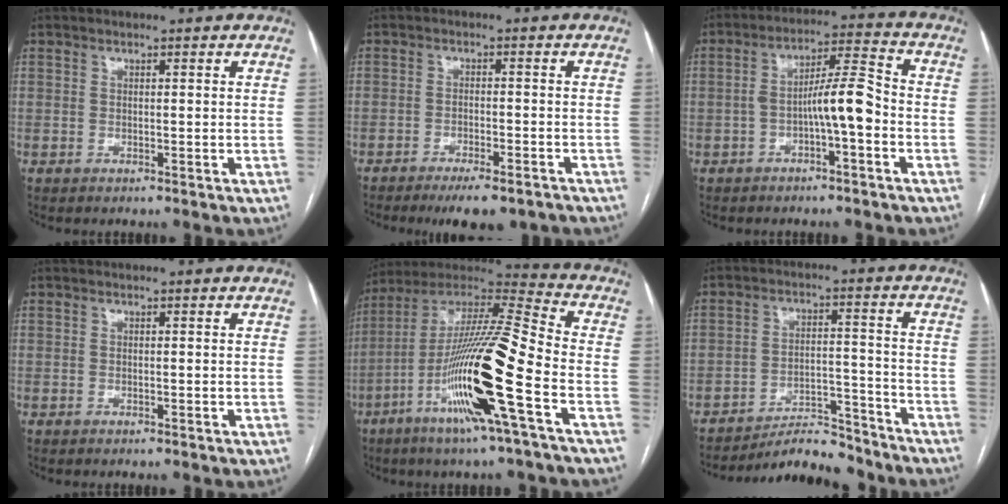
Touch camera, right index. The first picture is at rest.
{"total": 8.5, "force": [-7.0, 2.2, 4.4], "torque": [-0.049, -0.003, -0.097]}
{"total": 7.7, "force": [-2.4, 0.8, 7.3], "torque": [-0.124, 0.027, -0.040]}
{"total": 0.0}
{"total": 21.1, "force": [-7.5, -0.1, 19.7], "torque": [-0.390, -0.023, -0.148]}
{"total": 10.0, "force": [-9.8, 1.5, 1.5], "torque": [-0.017, 0.023, -0.159]}